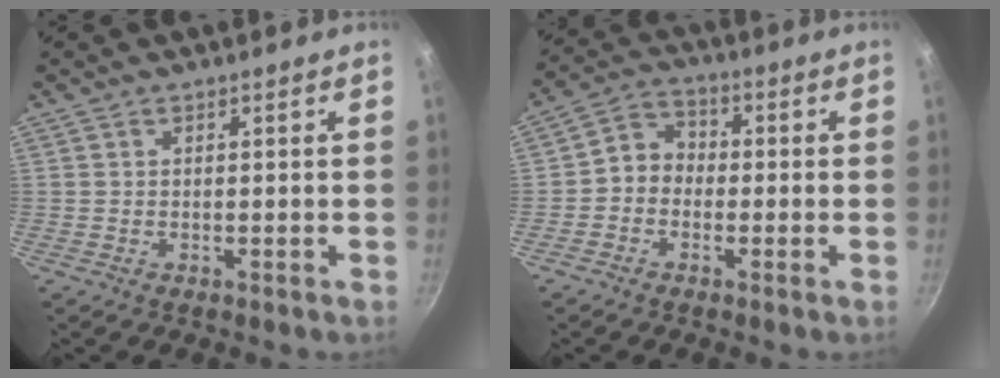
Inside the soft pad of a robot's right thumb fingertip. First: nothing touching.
{"total": 5.6, "force": [-1.1, 4.7, 2.7], "torque": [-0.022, 0.024, -0.039]}